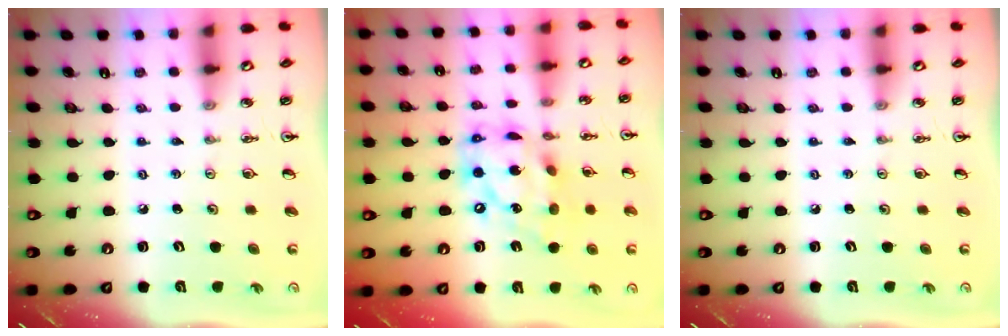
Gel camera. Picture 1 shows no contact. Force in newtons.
{"total": 16.0, "press": 16.0, "slide": 1.4}
{"total": 0.0}